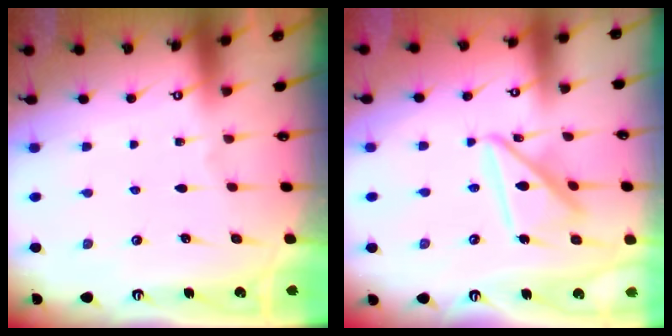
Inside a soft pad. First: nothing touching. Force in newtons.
{"total": 13.8, "press": 13.7, "slide": 1.3}